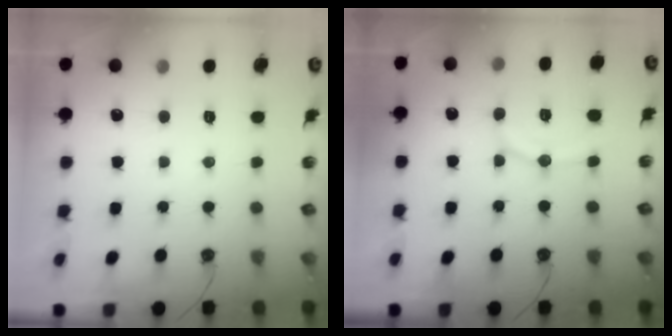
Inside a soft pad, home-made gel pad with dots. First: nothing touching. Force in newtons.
{"total": 9.4, "press": 9.3, "slide": 1.0}